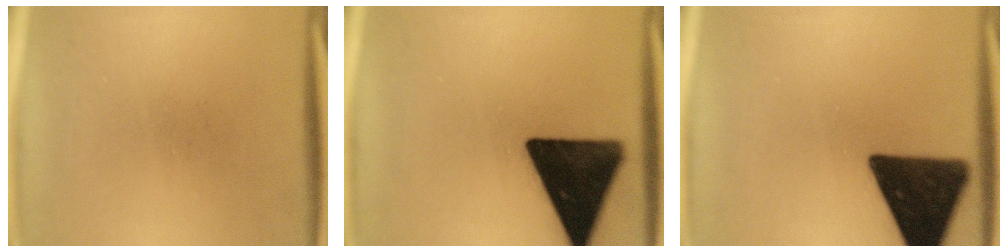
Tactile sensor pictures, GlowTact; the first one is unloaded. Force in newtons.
{"total": 18.0}
{"total": 16.7}